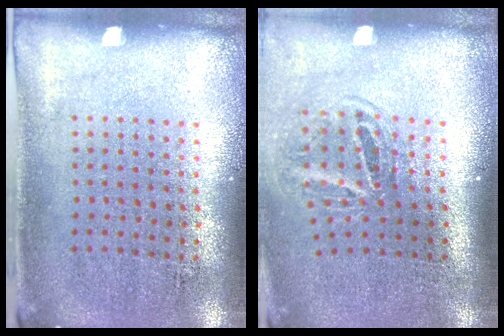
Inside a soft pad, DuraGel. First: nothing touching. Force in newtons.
{"total": 1.8, "press": 1.2, "slide": 1.4}